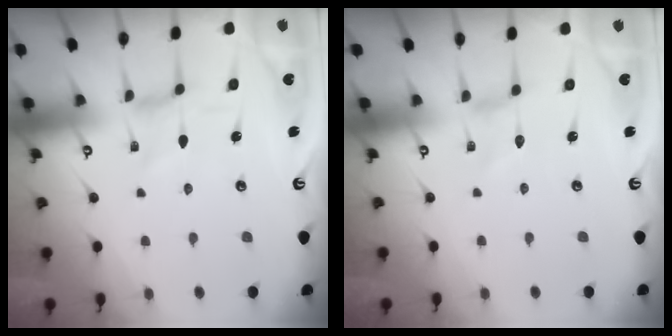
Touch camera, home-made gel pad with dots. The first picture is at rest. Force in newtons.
{"total": 0.0}